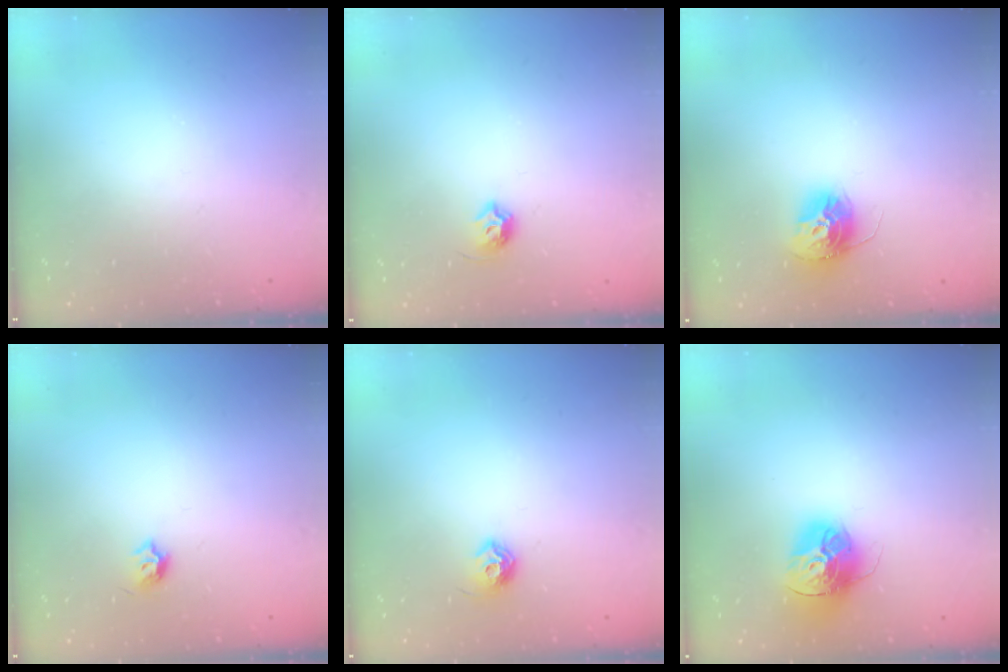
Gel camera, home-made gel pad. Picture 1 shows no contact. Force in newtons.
{"total": 6.1, "press": 6.0, "slide": 1.1}
{"total": 12.4, "press": 12.4, "slide": 1.0}
{"total": 4.0, "press": 3.9, "slide": 0.7}
{"total": 7.2, "press": 7.1, "slide": 0.9}
{"total": 15.1, "press": 15.0, "slide": 1.5}